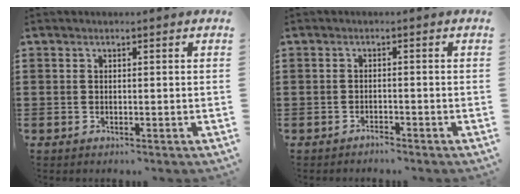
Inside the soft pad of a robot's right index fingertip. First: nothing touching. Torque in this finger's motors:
{"motor_torque": [1.18, 0.96, -1.05, -0.21]}